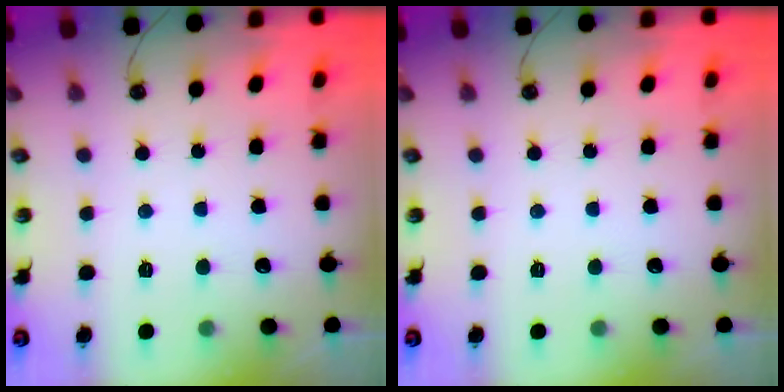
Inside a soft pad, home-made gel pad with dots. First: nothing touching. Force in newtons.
{"total": 0.0}